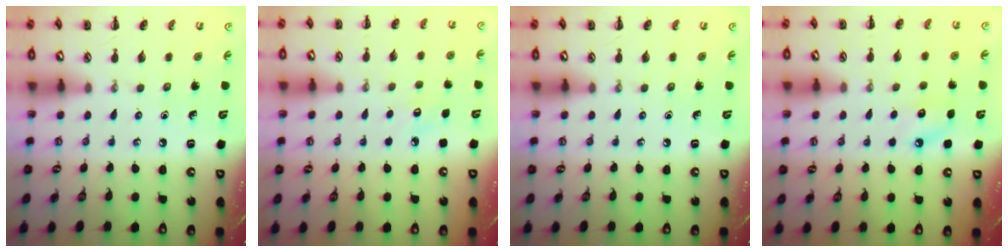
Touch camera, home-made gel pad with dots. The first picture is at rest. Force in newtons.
{"total": 5.6, "press": 5.4, "slide": 1.4}
{"total": 0.0}
{"total": 6.5, "press": 6.2, "slide": 1.9}